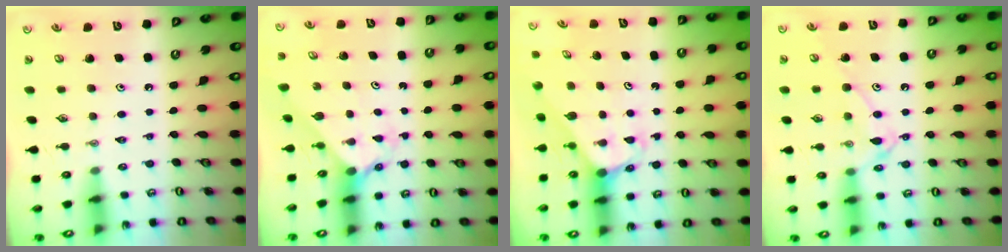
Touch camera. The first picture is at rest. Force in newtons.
{"total": 2.0, "press": 2.0, "slide": 0.2}
{"total": 2.1, "press": 2.1, "slide": 0.1}
{"total": 11.4, "press": 11.4, "slide": 1.1}